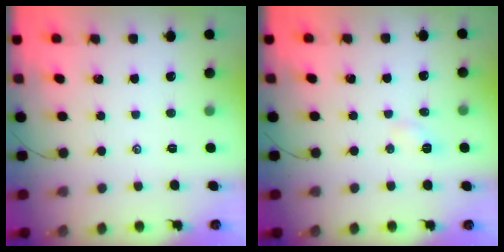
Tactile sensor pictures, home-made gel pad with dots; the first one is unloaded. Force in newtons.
{"total": 3.3, "press": 3.2, "slide": 1.1}